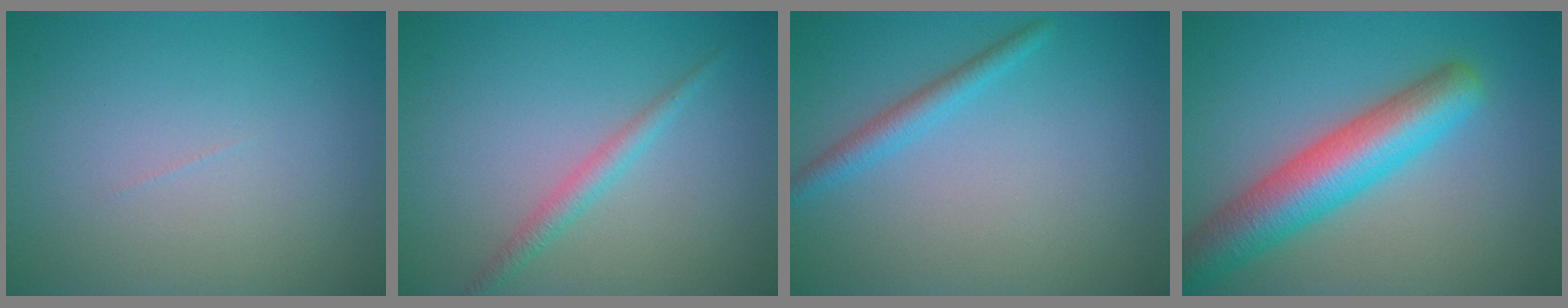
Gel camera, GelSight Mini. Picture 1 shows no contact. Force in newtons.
{"total": 1.8, "press": 1.8, "slide": 0.0}
{"total": 2.0, "press": 2.0, "slide": 0.0}
{"total": 7.5, "press": 7.5, "slide": 0.2}